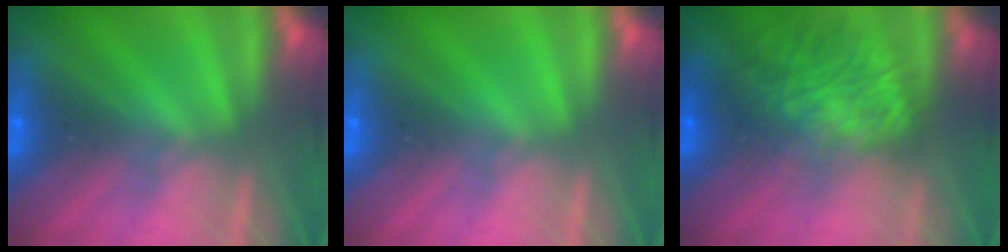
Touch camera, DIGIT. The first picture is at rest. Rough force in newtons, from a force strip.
{"total": 0.0}
{"total": 10.2}